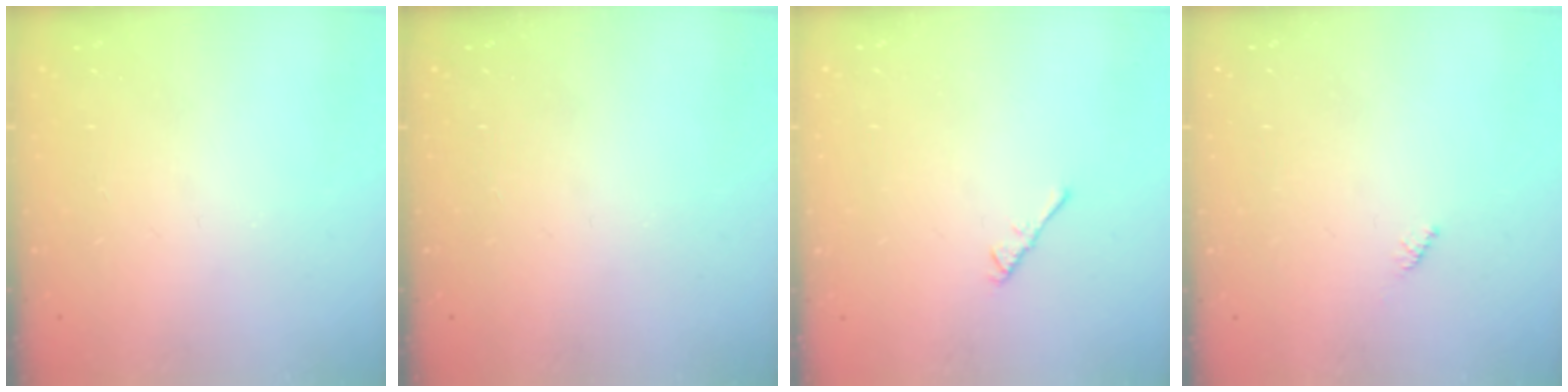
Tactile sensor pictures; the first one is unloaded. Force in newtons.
{"total": 0.0}
{"total": 2.4, "press": 2.3, "slide": 0.6}
{"total": 1.6, "press": 1.5, "slide": 0.4}